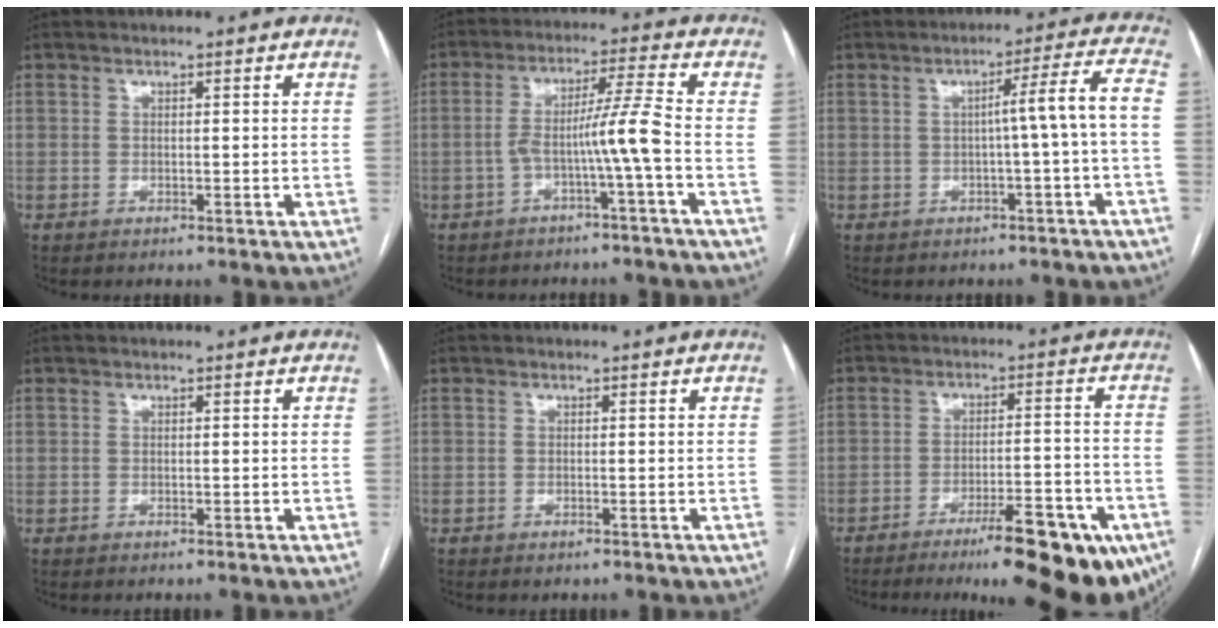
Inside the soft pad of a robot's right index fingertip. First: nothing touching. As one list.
[{"total": 6.8, "force": [-2.3, -1.7, 6.2], "torque": [-0.110, 0.022, -0.040]}, {"total": 6.3, "force": [-1.0, -1.2, 6.1], "torque": [-0.086, 0.016, -0.012]}, {"total": 0.0}, {"total": 0.6, "force": [-0.4, 0.2, 0.4], "torque": [-0.007, 0.000, -0.003]}, {"total": 17.2, "force": [-11.0, 3.4, 12.8], "torque": [-0.108, 0.014, -0.155]}]